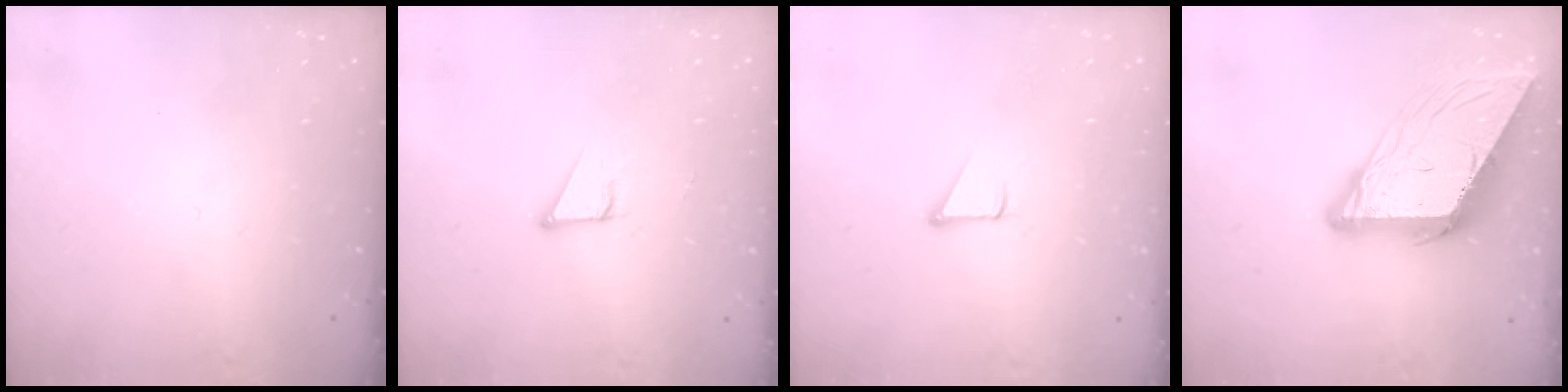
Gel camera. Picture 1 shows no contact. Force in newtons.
{"total": 2.8, "press": 2.8, "slide": 0.2}
{"total": 1.9, "press": 1.9, "slide": 0.1}
{"total": 14.2, "press": 14.1, "slide": 1.5}